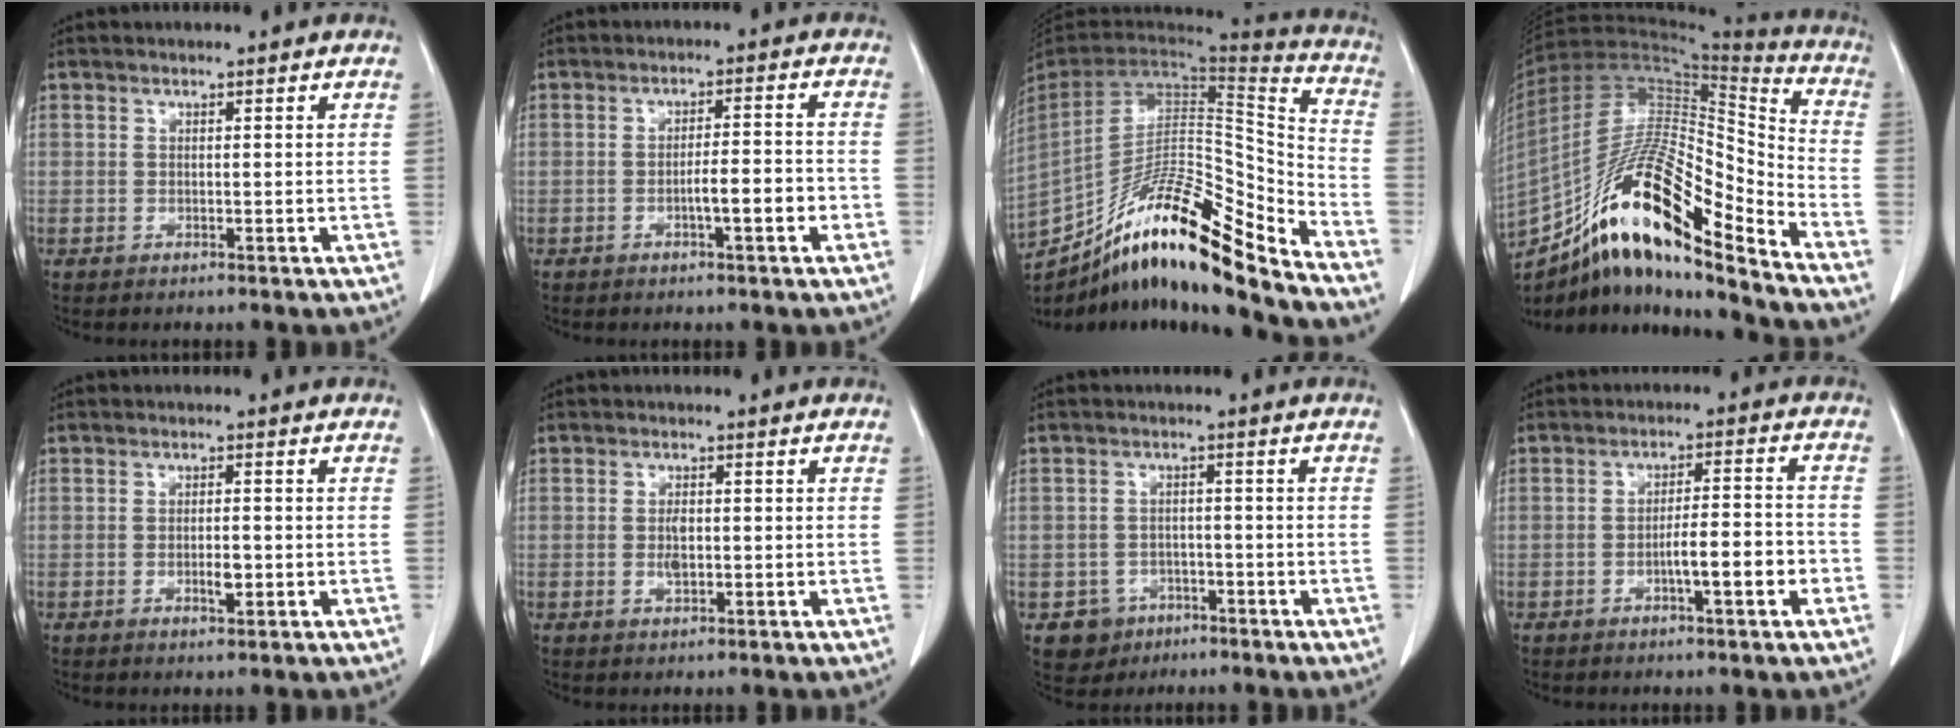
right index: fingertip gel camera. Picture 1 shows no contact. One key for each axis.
{"total": 4.6, "fx": -1.6, "fy": 0.5, "fz": 4.2, "tx": -0.061, "ty": 0.007, "tz": -0.021}
{"total": 25.9, "fx": -20.2, "fy": 1.6, "fz": 16.2, "tx": -0.264, "ty": -0.018, "tz": -0.342}
{"total": 24.1, "fx": -15.7, "fy": 3.9, "fz": 17.9, "tx": -0.327, "ty": -0.007, "tz": -0.279}
{"total": 2.4, "fx": -0.5, "fy": 0.7, "fz": 2.2, "tx": -0.038, "ty": 0.002, "tz": -0.003}
{"total": 2.1, "fx": 0.0, "fy": 1.0, "fz": 1.9, "tx": -0.036, "ty": 0.002, "tz": 0.005}
{"total": 4.5, "fx": -2.3, "fy": 3.8, "fz": 0.3, "tx": 0.000, "ty": 0.013, "tz": -0.031}
{"total": 6.3, "fx": -2.3, "fy": 0.7, "fz": 5.8, "tx": -0.093, "ty": 0.013, "tz": -0.032}